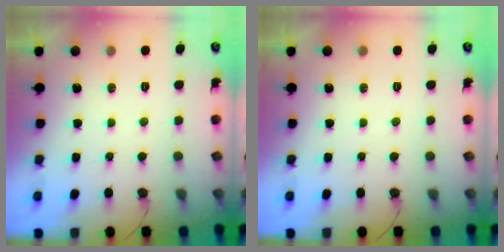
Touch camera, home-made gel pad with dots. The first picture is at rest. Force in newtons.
{"total": 0.0}